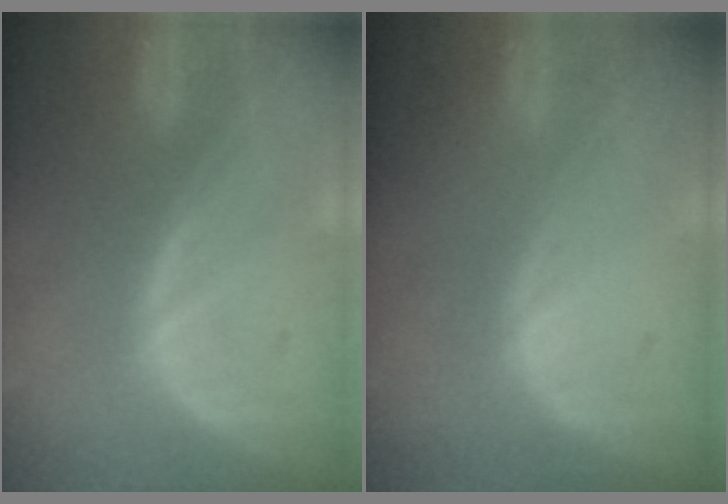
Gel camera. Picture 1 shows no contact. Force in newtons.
{"total": 0.0}